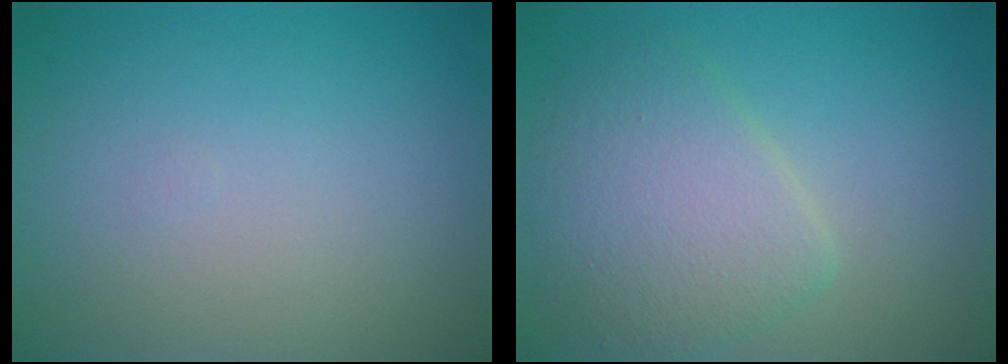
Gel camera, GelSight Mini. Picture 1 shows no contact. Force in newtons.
{"total": 4.9, "press": 4.9, "slide": 0.2}